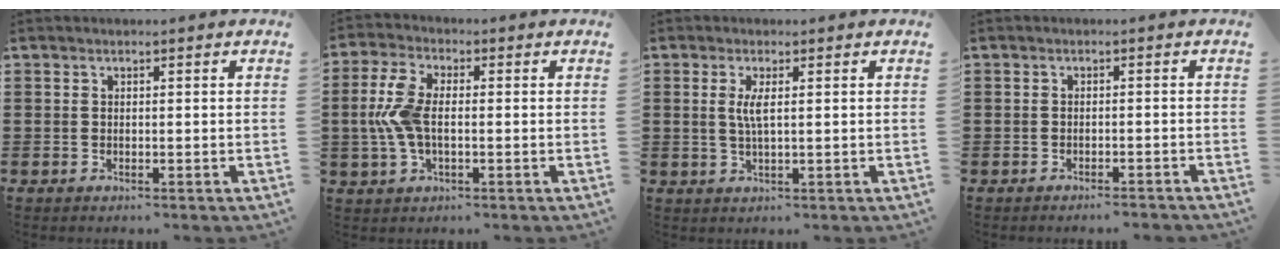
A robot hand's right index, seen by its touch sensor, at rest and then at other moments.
{"total": 7.2, "force": [-0.2, 3.6, 6.3], "torque": [-0.160, -0.003, -0.014]}
{"total": 2.8, "force": [0.7, 0.3, 2.7], "torque": [-0.054, 0.000, 0.010]}
{"total": 1.4, "force": [-1.3, -0.1, 0.4], "torque": [-0.008, 0.002, -0.026]}